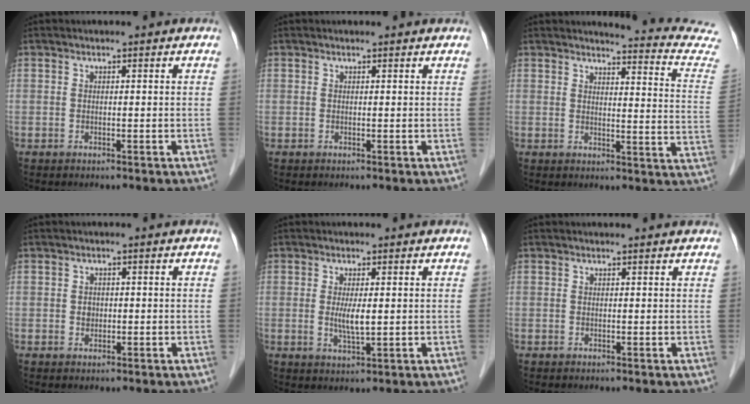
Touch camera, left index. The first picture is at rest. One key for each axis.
{"total": 1.3, "fx": 1.2, "fy": 0.1, "fz": 0.2, "tx": -0.013, "ty": 0.006, "tz": 0.011}
{"total": 13.1, "fx": 12.8, "fy": -0.4, "fz": 2.9, "tx": -0.021, "ty": -0.098, "tz": 0.112}
{"total": 1.2, "fx": -0.1, "fy": 1.1, "fz": 0.6, "tx": -0.013, "ty": 0.002, "tz": 0.001}
{"total": 3.3, "fx": 0.2, "fy": 0.6, "fz": 3.3, "tx": -0.066, "ty": -0.007, "tz": 0.007}
{"total": 1.9, "fx": 1.9, "fy": 0.2, "fz": 0.4, "tx": -0.014, "ty": 0.007, "tz": 0.016}